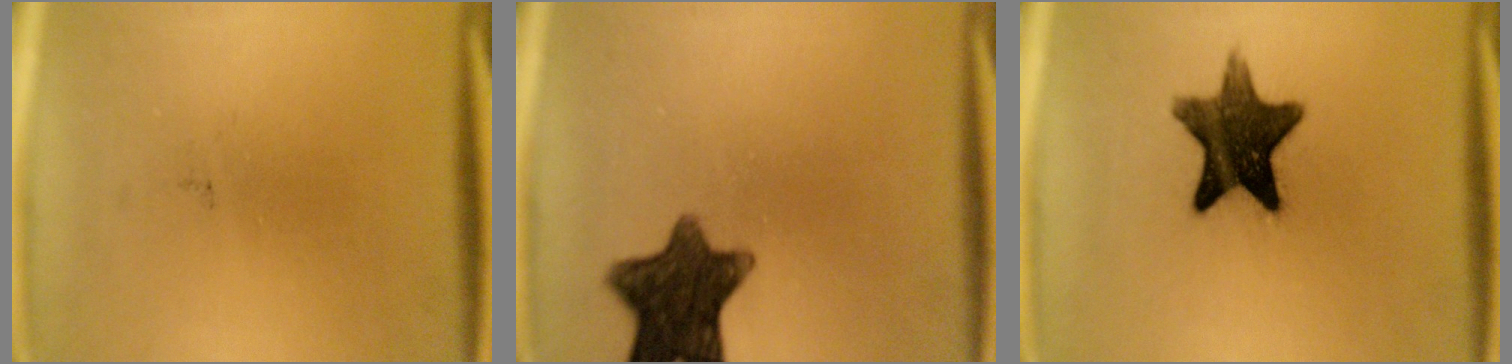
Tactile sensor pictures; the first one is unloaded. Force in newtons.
{"total": 11.4}
{"total": 13.1}